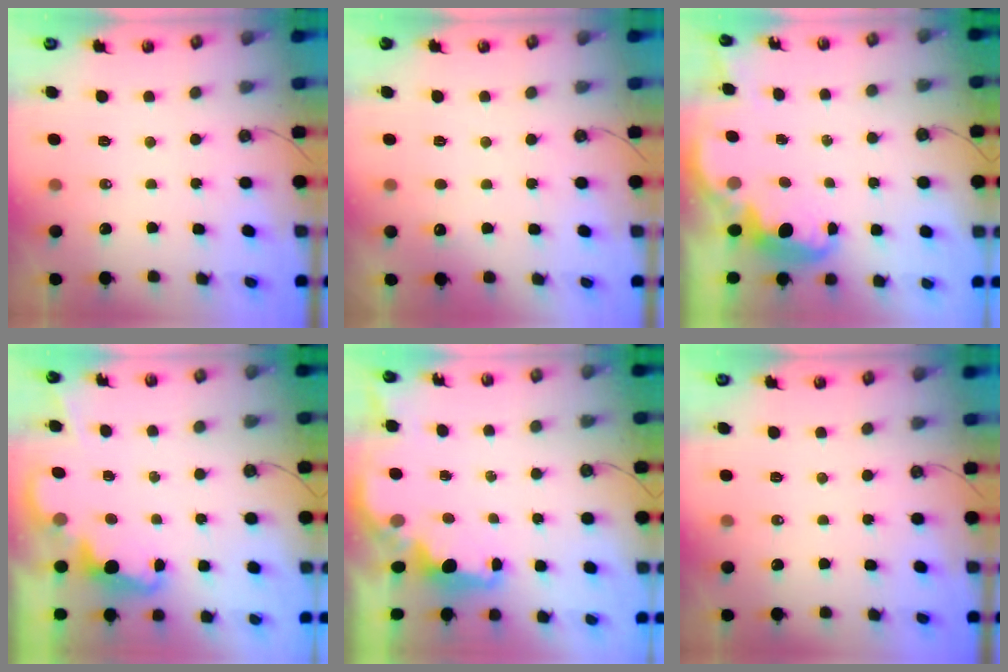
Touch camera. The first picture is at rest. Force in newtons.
{"total": 1.5, "press": 1.2, "slide": 0.9}
{"total": 2.7, "press": 2.6, "slide": 0.6}
{"total": 2.4, "press": 2.4, "slide": 0.5}
{"total": 1.6, "press": 1.5, "slide": 0.6}
{"total": 0.0}